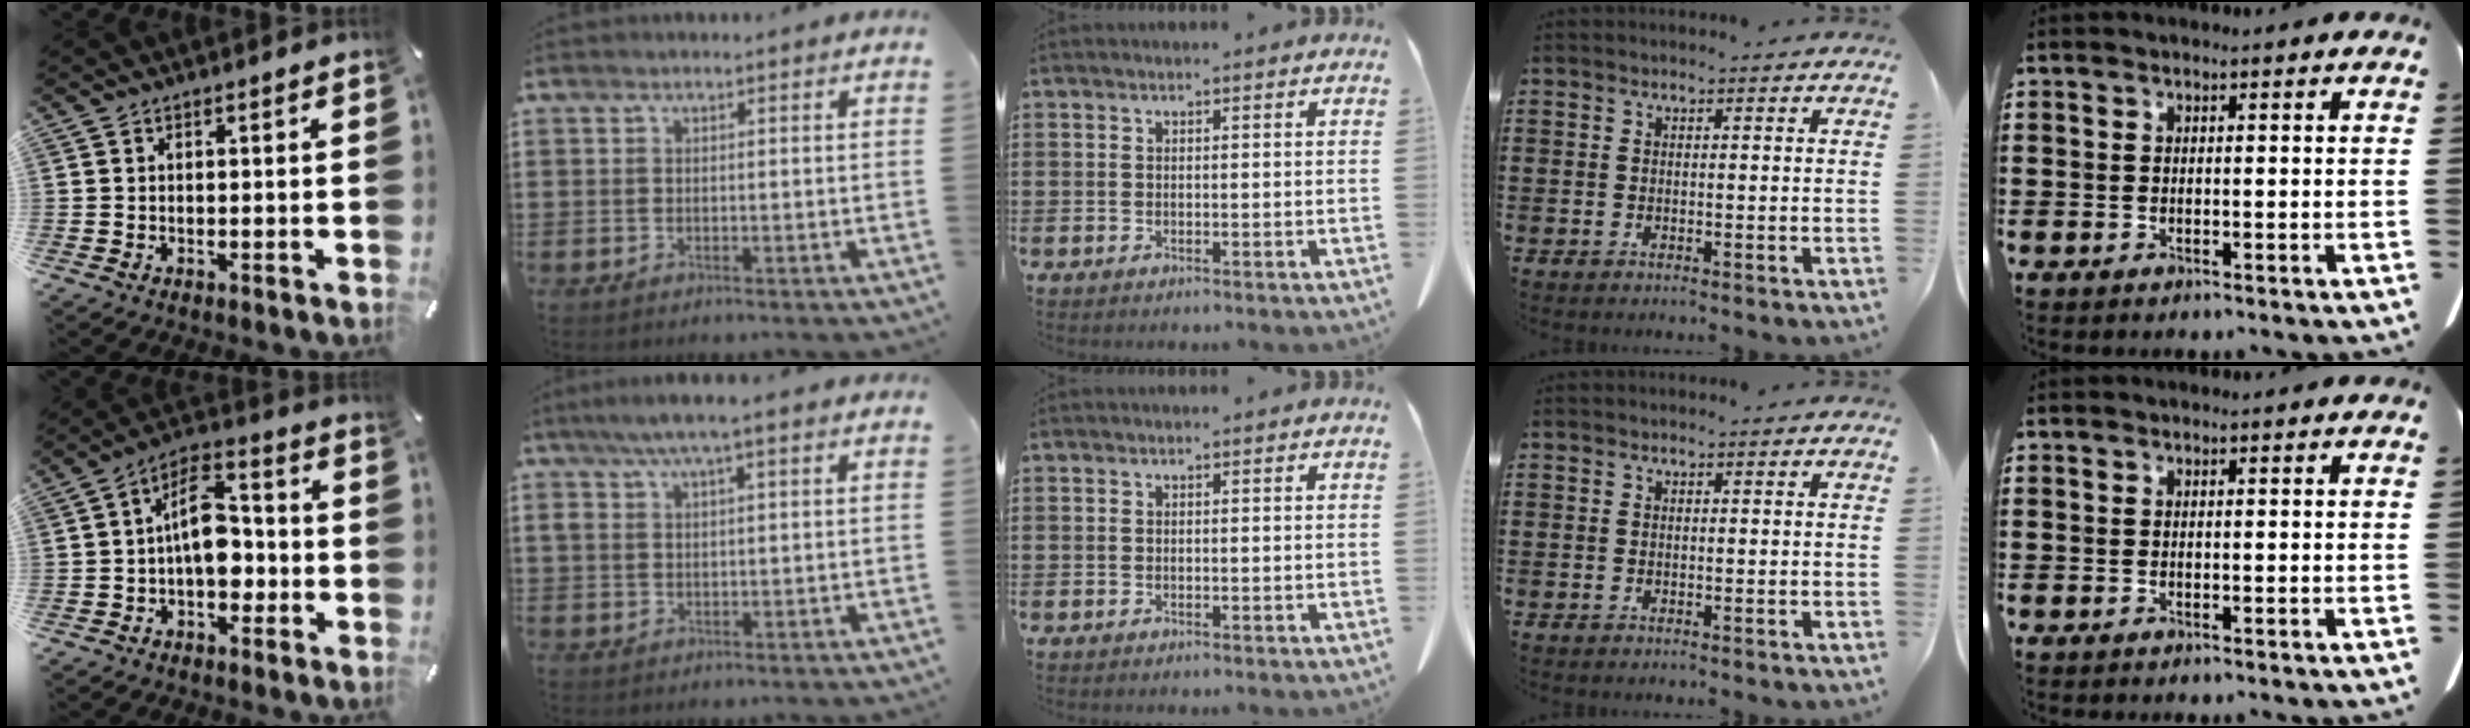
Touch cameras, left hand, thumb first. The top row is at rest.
{"thumb": {"total": 11.7, "force": [-1.6, 7.4, 8.9], "torque": [-0.155, 0.010, -0.027]}, "index": {"total": 4.2, "force": [1.9, 1.2, 3.5], "torque": [-0.071, 0.008, 0.031]}}